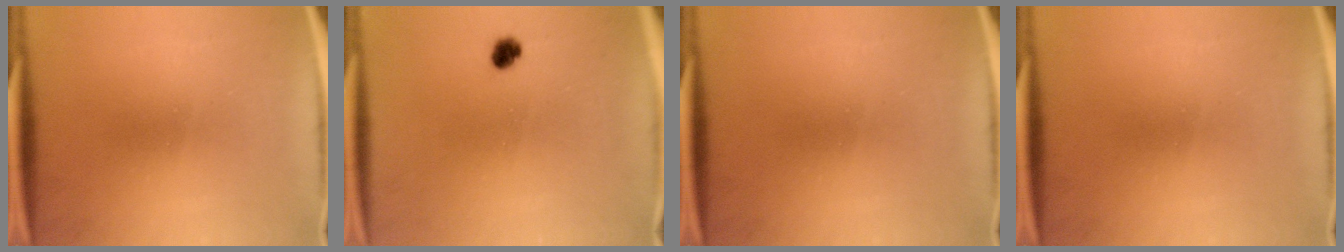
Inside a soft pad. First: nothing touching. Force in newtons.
{"total": 2.2}
{"total": 0.0}
{"total": 0.0}